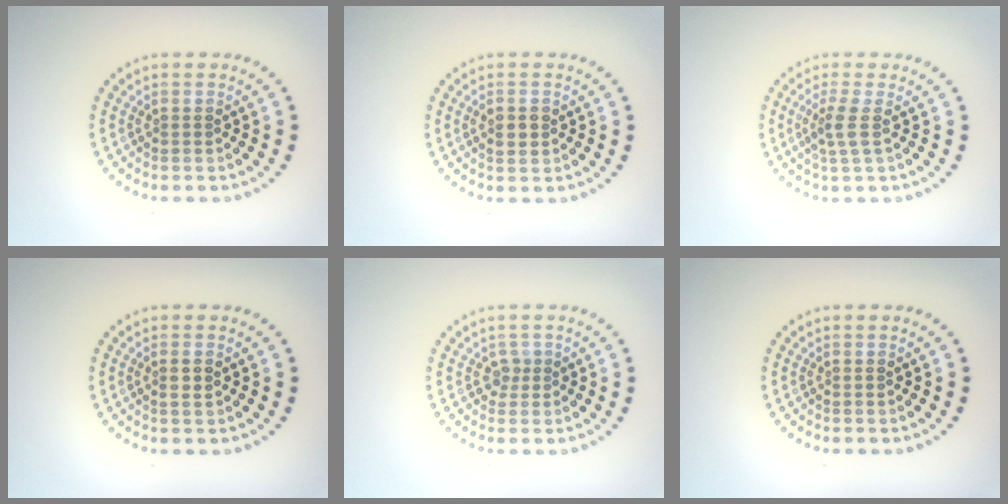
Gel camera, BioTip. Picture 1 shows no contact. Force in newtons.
{"total": 1.6, "press": 1.6, "slide": 0.1}
{"total": 2.1, "press": 1.6, "slide": 1.4}
{"total": 1.0, "press": 0.9, "slide": 0.5}
{"total": 1.2, "press": 0.9, "slide": 0.8}
{"total": 0.0}